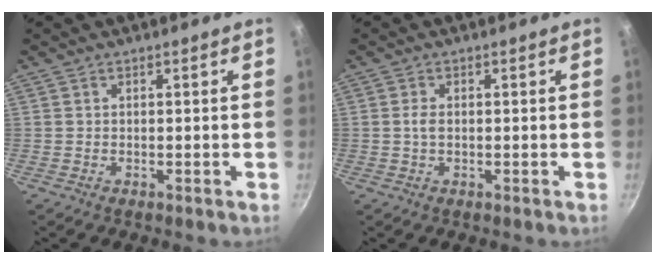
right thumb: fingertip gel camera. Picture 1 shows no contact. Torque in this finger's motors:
{"motor_torque": [0.41, 0.70, 0.58, 0.05, 0.05]}